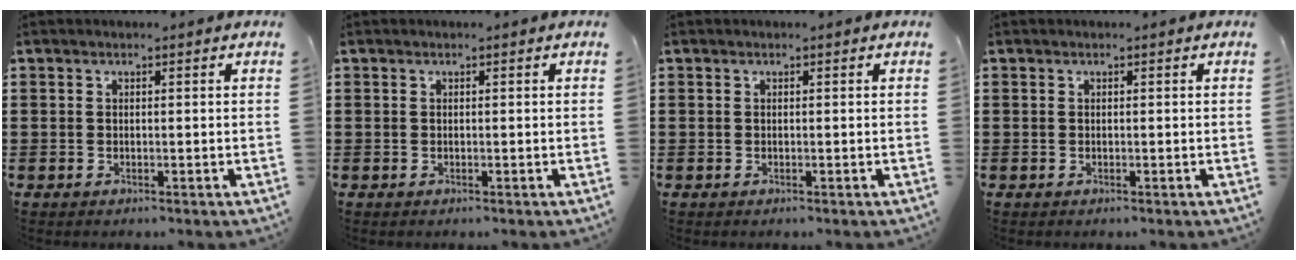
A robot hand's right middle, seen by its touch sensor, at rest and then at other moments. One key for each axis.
{"total": 0.0}
{"total": 0.0}
{"total": 0.0}